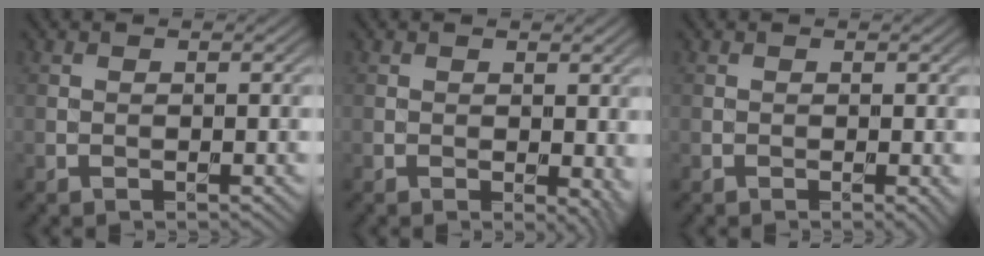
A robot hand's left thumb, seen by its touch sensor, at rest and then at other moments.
{"total": 2.9, "force": [-0.1, 1.6, 2.4], "torque": [-0.024, -0.007, 0.001]}
{"total": 1.0, "force": [-0.1, 0.3, 0.9], "torque": [-0.014, -0.006, -0.003]}